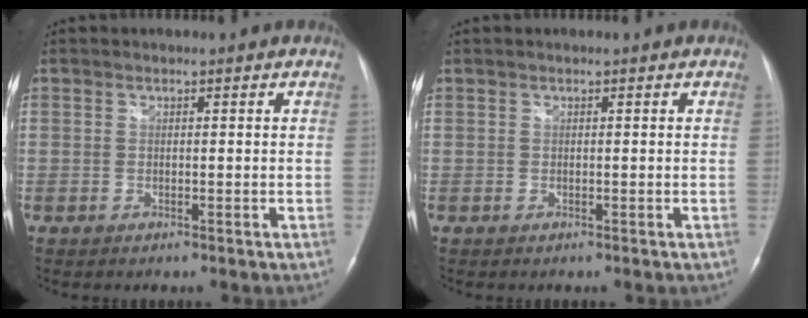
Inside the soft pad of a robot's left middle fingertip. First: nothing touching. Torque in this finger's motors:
{"motor_torque": [0.13, -0.11, 0.06, 0.01]}